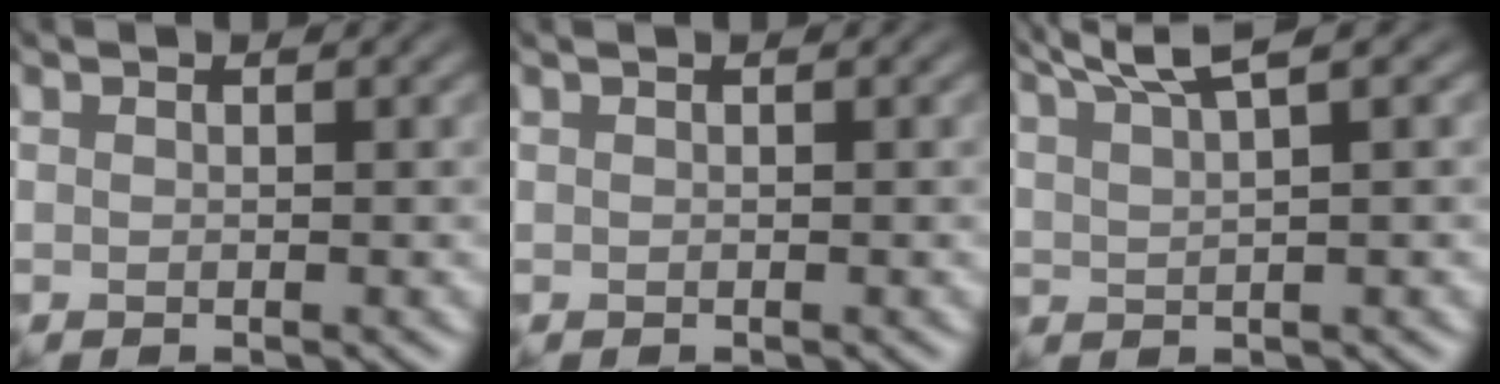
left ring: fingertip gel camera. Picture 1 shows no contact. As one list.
[{"total": 1.0, "force": [0.6, 0.5, 0.7], "torque": [-0.002, 0.005, -0.005]}, {"total": 4.4, "force": [3.0, 0.7, 3.0], "torque": [-0.058, 0.017, 0.053]}]